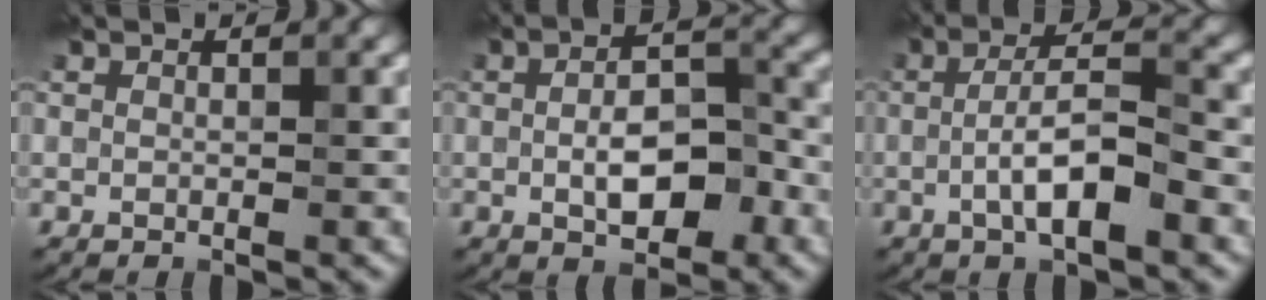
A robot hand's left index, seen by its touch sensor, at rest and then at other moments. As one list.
[{"total": 5.6, "force": [-1.1, 2.7, 4.7], "torque": [-0.085, 0.001, -0.018]}, {"total": 5.3, "force": [-1.5, 1.4, 4.9], "torque": [-0.090, 0.009, -0.032]}]